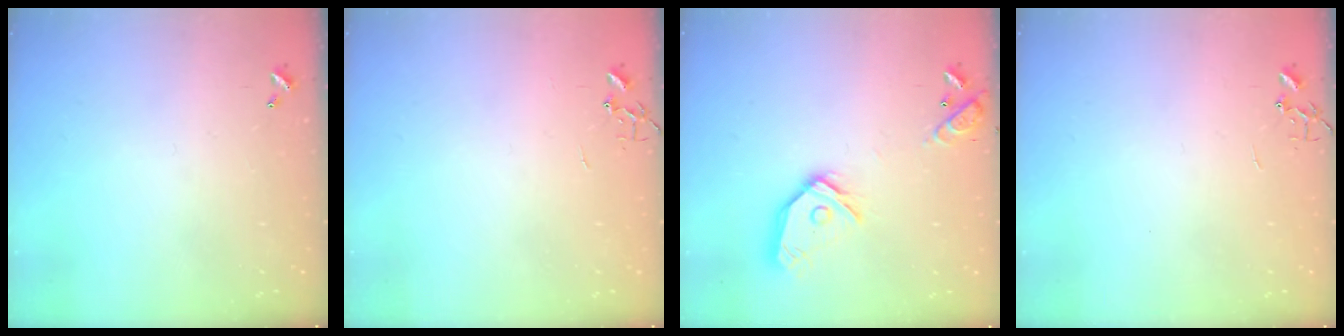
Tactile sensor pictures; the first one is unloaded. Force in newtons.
{"total": 0.0}
{"total": 15.7, "press": 15.5, "slide": 2.4}
{"total": 0.0}